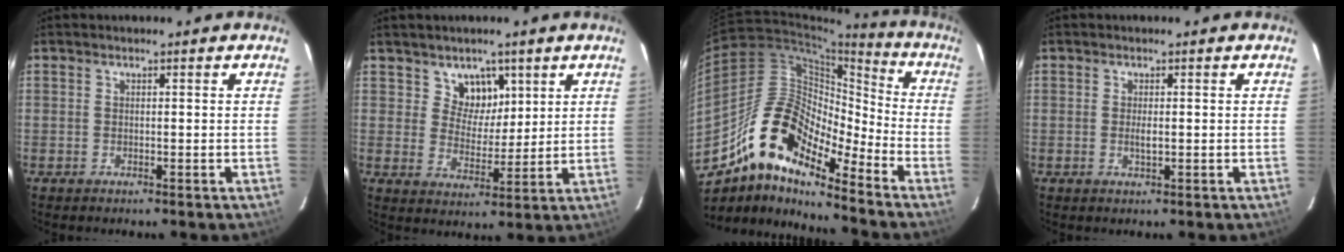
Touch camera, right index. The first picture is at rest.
{"total": 6.0, "force": [3.4, 4.6, 1.5], "torque": [-0.015, -0.006, 0.060]}
{"total": 16.6, "force": [-12.3, 5.3, 9.7], "torque": [-0.155, 0.002, -0.248]}
{"total": 1.5, "force": [-0.1, 0.4, 1.4], "torque": [-0.027, -0.001, -0.002]}